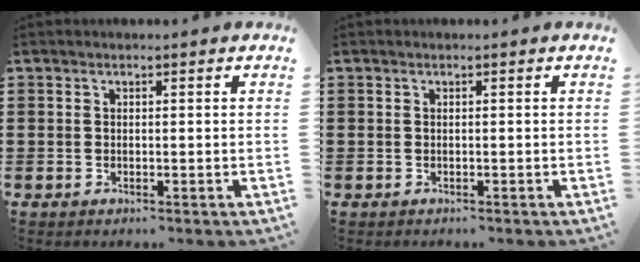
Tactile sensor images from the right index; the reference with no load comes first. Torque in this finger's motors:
{"motor_torque": [1.17, 0.97, -0.01, 0.01]}